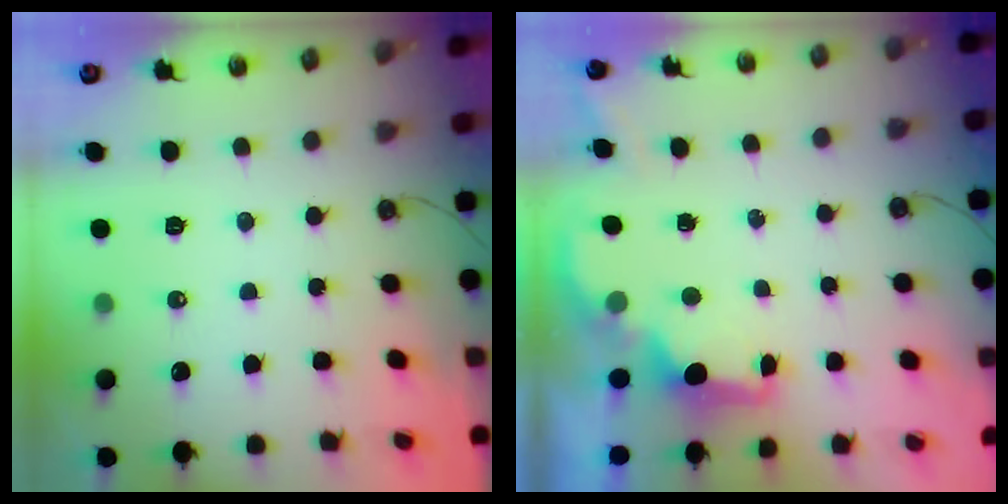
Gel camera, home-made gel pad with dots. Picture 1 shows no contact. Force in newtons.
{"total": 1.8, "press": 1.6, "slide": 0.7}